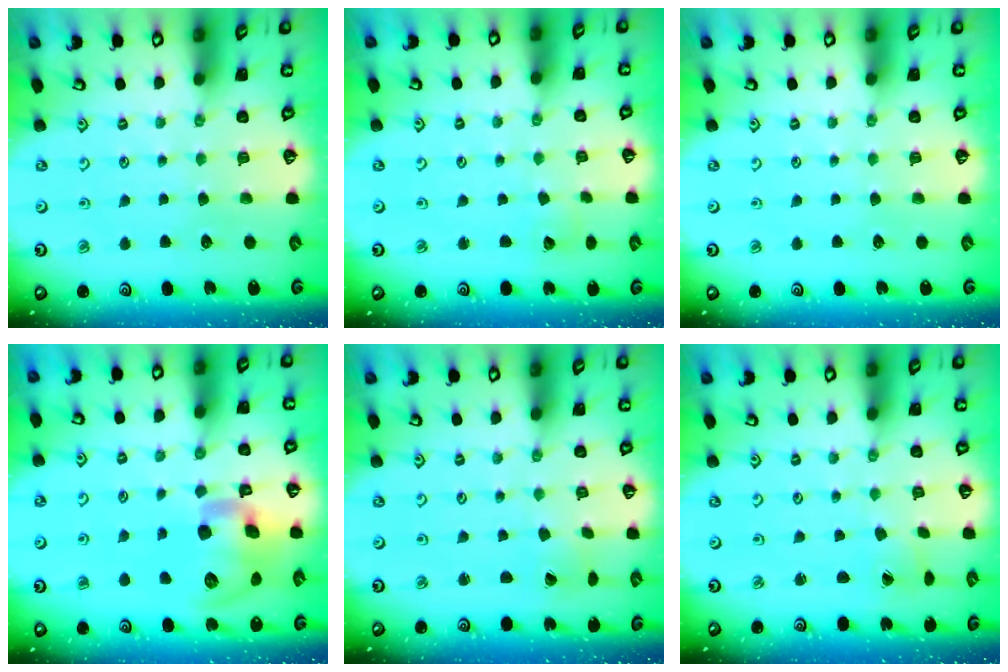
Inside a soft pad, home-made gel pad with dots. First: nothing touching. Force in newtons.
{"total": 2.9, "press": 2.9, "slide": 0.3}
{"total": 0.0}
{"total": 15.4, "press": 15.2, "slide": 2.4}
{"total": 0.7, "press": 0.7, "slide": 0.1}
{"total": 0.5, "press": 0.5, "slide": 0.1}